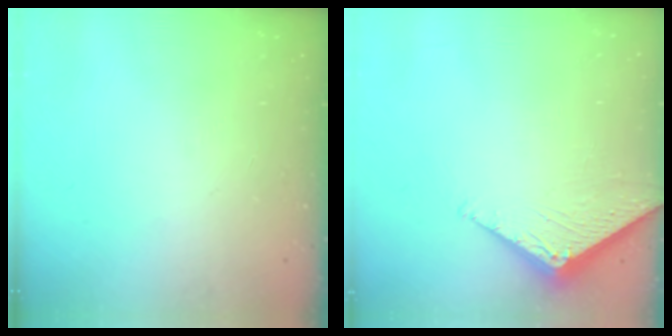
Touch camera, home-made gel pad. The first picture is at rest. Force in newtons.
{"total": 2.8, "press": 2.8, "slide": 0.3}